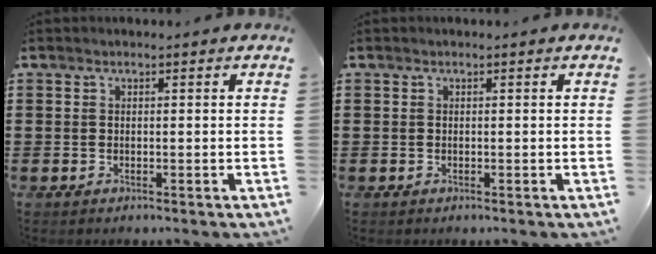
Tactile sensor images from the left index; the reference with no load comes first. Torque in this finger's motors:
{"motor_torque": [0.00, 0.00, 0.00, 0.00]}